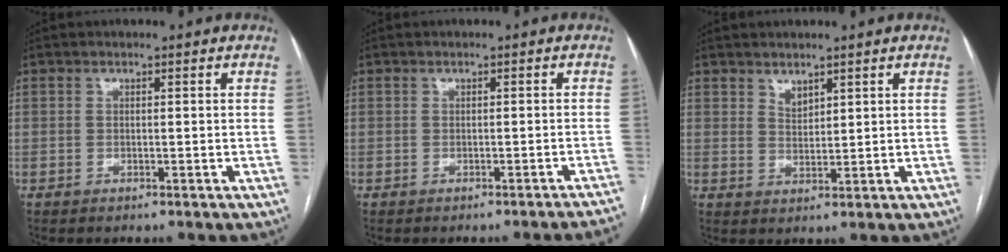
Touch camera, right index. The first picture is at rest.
{"total": 5.5, "force": [-5.3, -0.9, 0.9], "torque": [0.003, -0.006, -0.053]}
{"total": 2.2, "force": [1.7, 1.0, 0.9], "torque": [-0.016, -0.005, 0.038]}